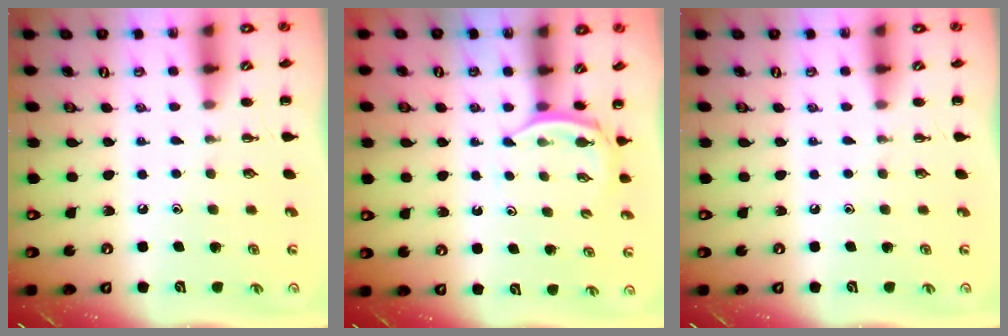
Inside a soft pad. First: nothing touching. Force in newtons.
{"total": 2.3, "press": 2.1, "slide": 0.9}
{"total": 0.0}